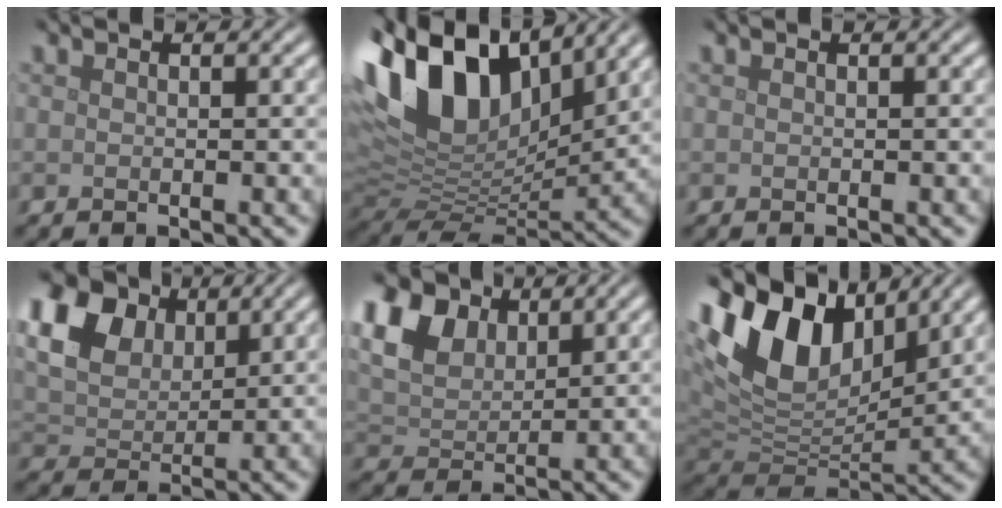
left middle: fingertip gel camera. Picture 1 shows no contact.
{"total": 13.5, "force": [6.4, 7.5, 9.1], "torque": [-0.180, 0.030, 0.109]}
{"total": 0.0}
{"total": 14.5, "force": [6.9, 10.0, 7.9], "torque": [-0.178, 0.040, 0.125]}
{"total": 8.9, "force": [5.0, 5.5, 4.9], "torque": [-0.137, 0.034, 0.080]}
{"total": 11.7, "force": [6.0, 6.5, 7.6], "torque": [-0.157, 0.015, 0.107]}